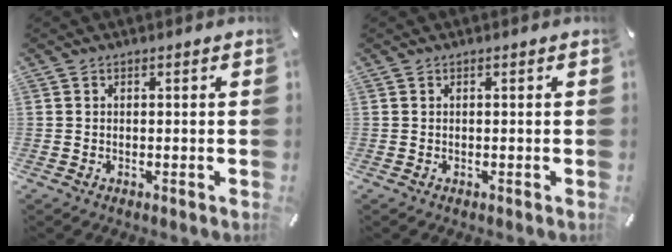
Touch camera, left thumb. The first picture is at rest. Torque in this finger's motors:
{"motor_torque": [-0.19, -0.19, 0.03, -0.03, 0.00]}